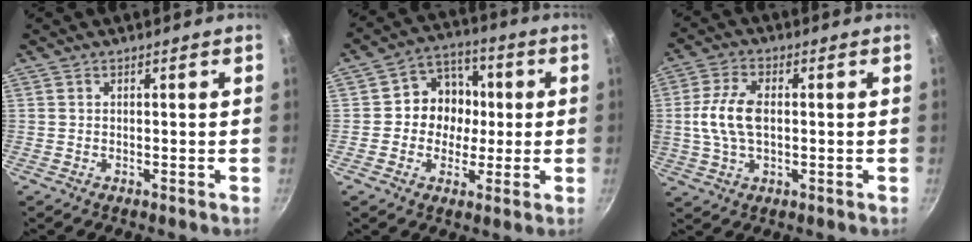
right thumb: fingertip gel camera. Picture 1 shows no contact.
{"total": 9.8, "force": [0.2, 8.9, 4.3], "torque": [-0.018, 0.016, -0.013]}
{"total": 9.2, "force": [0.3, 5.1, 7.6], "torque": [-0.155, 0.014, 0.002]}